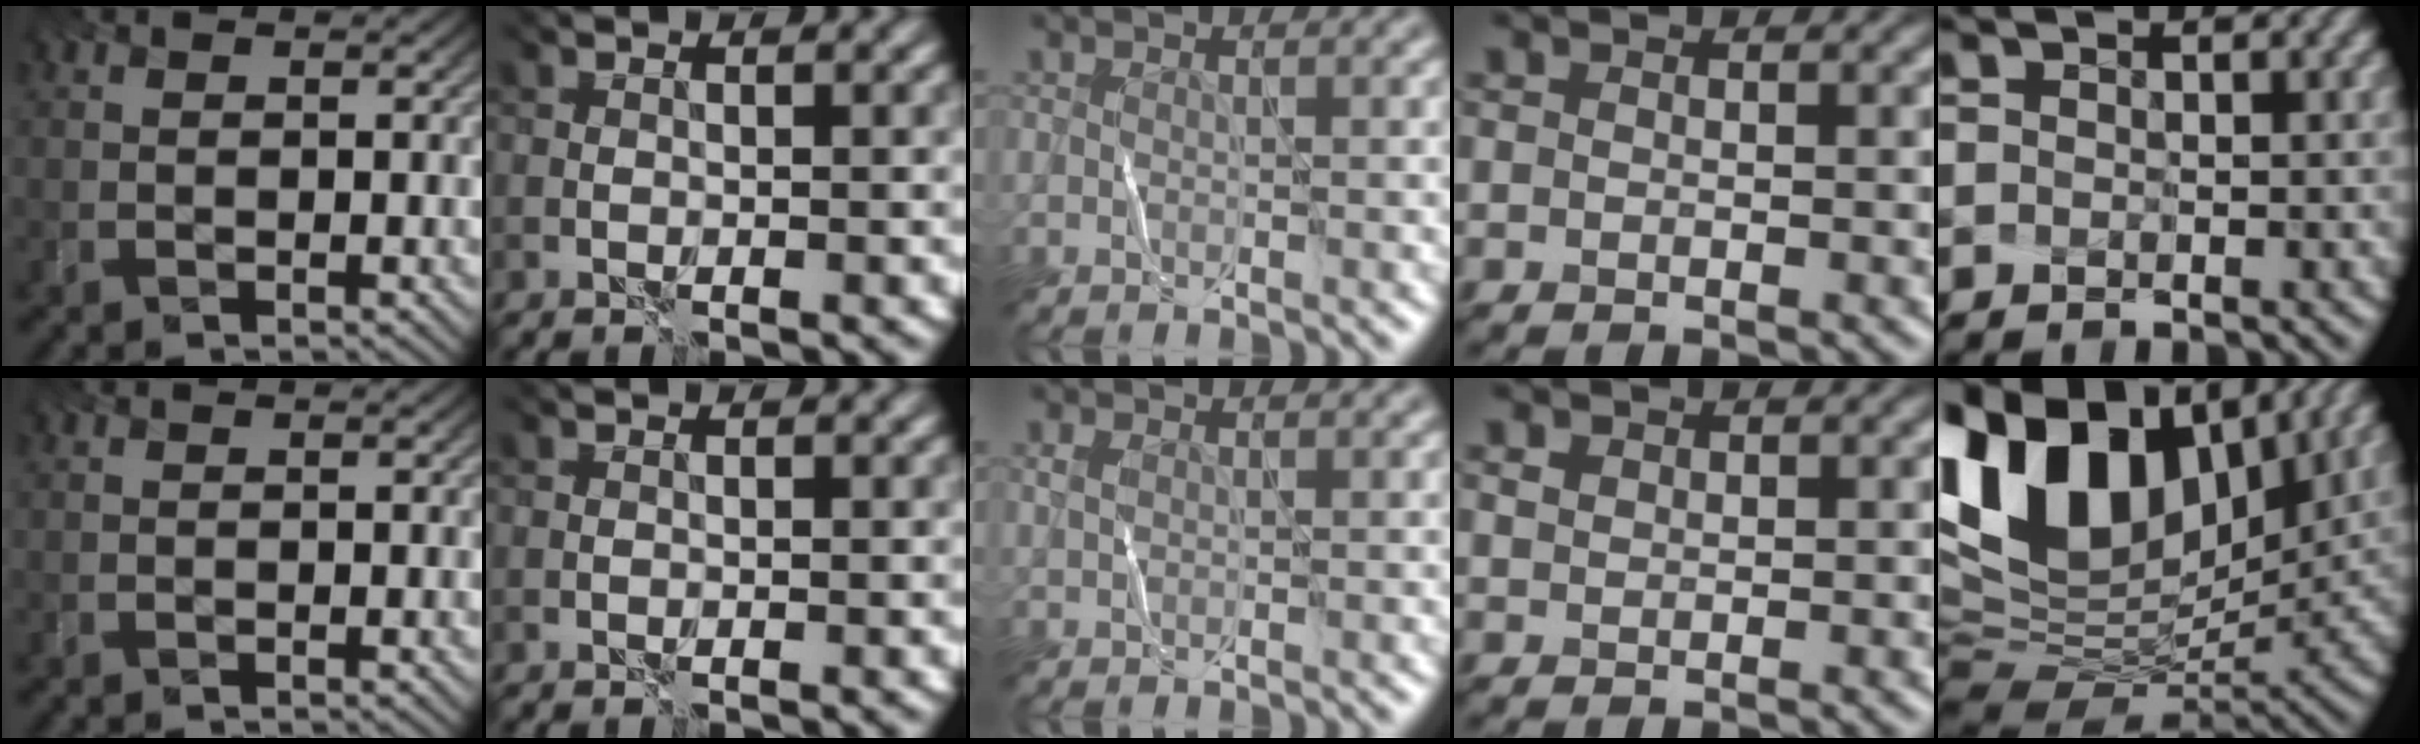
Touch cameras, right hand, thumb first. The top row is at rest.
{"middle": {"total": 0.6, "force": [0.4, 0.4, 0.3], "torque": [-0.010, 0.002, 0.007]}, "ring": {"total": 1.1, "force": [0.0, -0.6, -1.0], "torque": [-0.005, 0.000, 0.027]}, "little": {"total": 15.7, "force": [6.0, 9.7, 10.9], "torque": [-0.231, 0.021, 0.115]}}